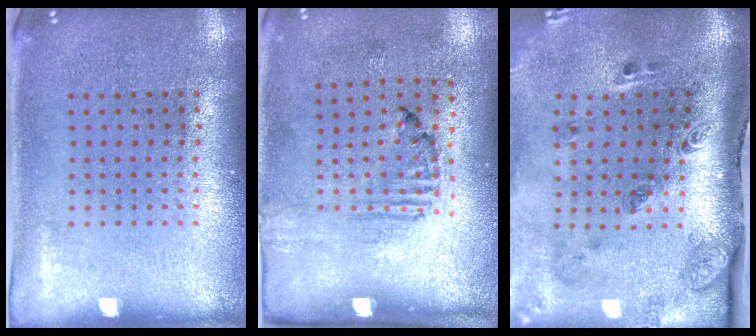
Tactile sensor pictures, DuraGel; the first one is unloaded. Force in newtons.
{"total": 1.6, "press": 1.1, "slide": 1.2}
{"total": 3.4, "press": 2.0, "slide": 2.7}